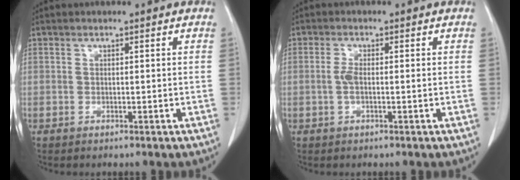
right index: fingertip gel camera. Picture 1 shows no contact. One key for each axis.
{"total": 2.0, "fx": -0.3, "fy": 0.4, "fz": 1.9, "tx": -0.044, "ty": 0.000, "tz": -0.006}